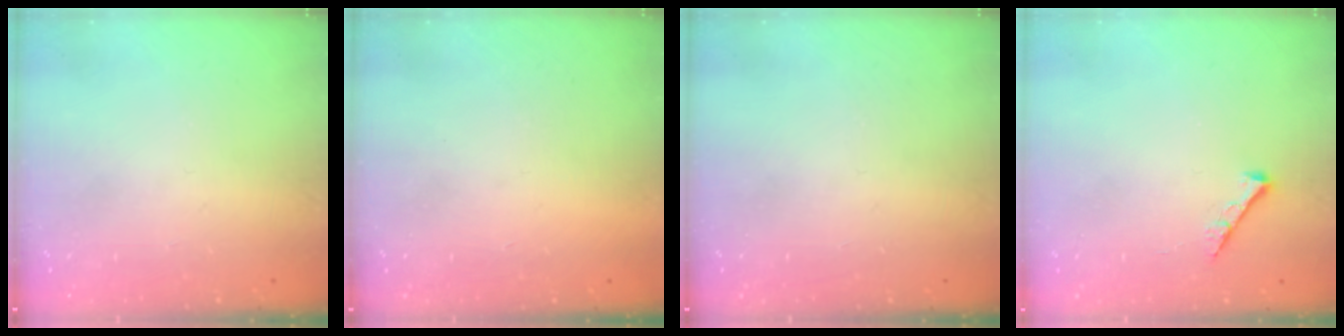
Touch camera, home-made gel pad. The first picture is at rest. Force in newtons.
{"total": 1.5, "press": 1.5, "slide": 0.1}
{"total": 0.0}
{"total": 3.9, "press": 3.9, "slide": 0.5}